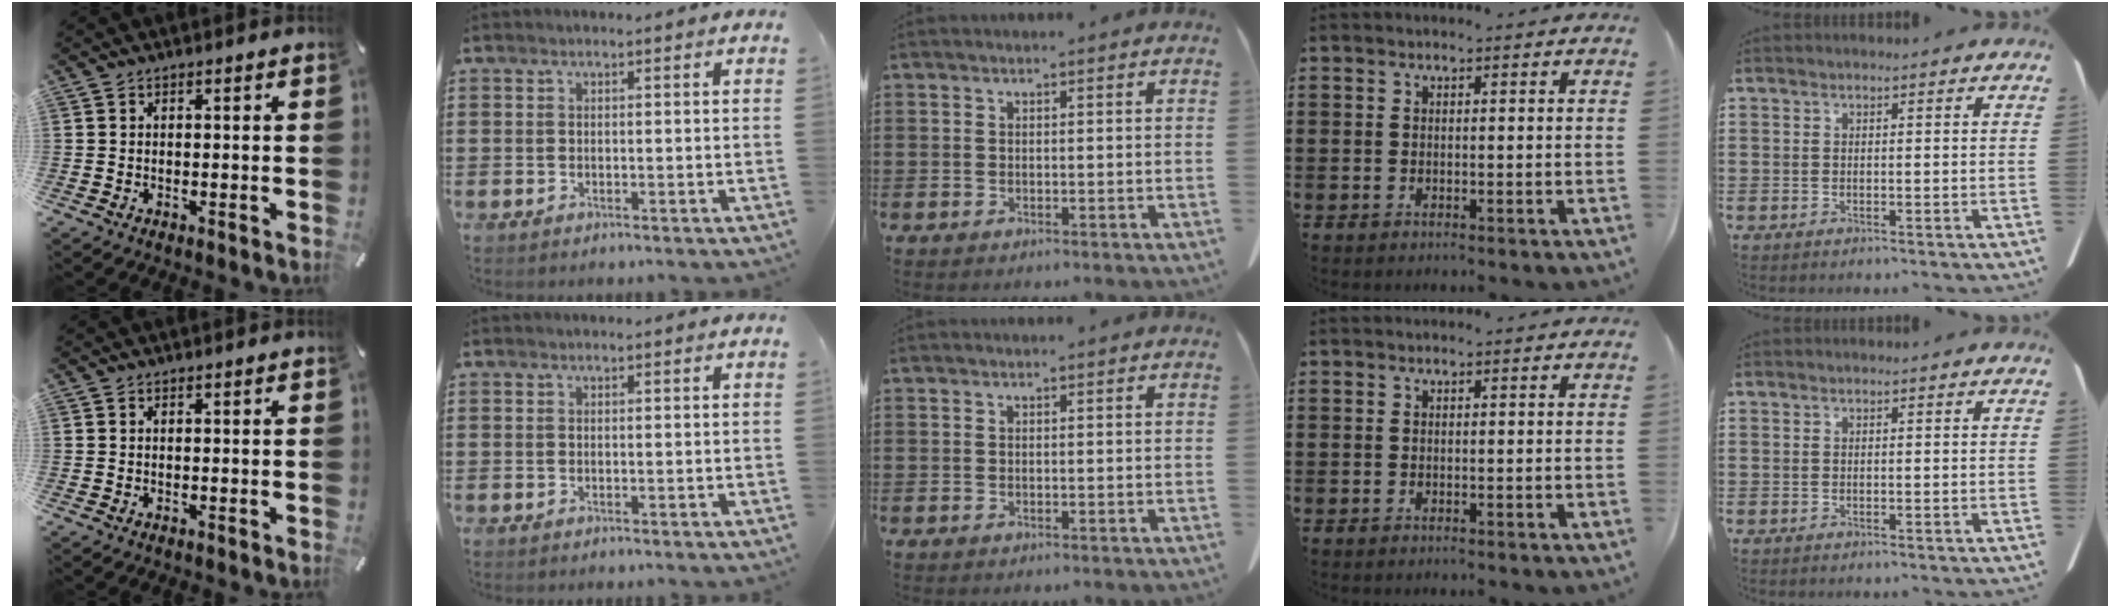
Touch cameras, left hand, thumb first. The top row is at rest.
{}